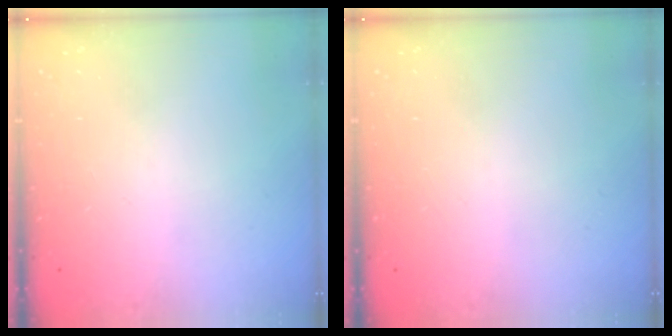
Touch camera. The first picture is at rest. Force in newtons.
{"total": 0.0}